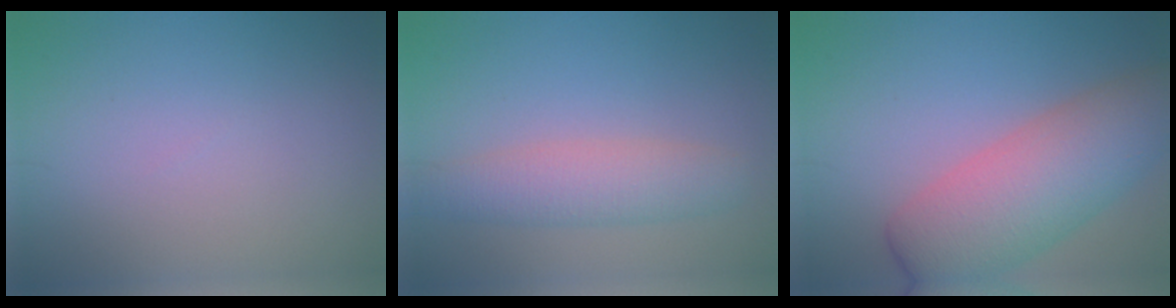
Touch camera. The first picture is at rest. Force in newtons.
{"total": 4.0, "press": 4.0, "slide": 0.1}
{"total": 8.5, "press": 8.5, "slide": 0.3}